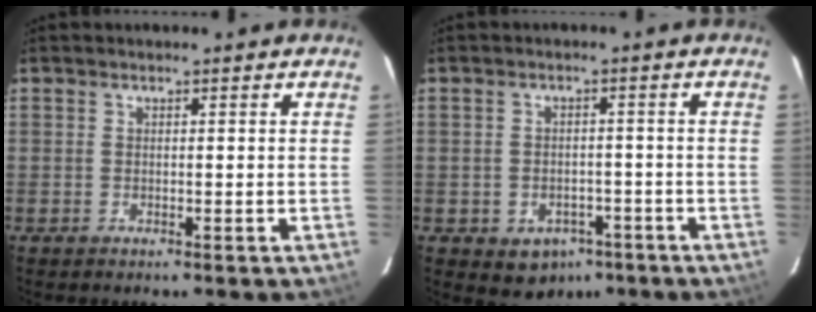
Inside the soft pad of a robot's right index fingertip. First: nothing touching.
{"total": 6.3, "force": [-3.5, 4.8, 2.0], "torque": [-0.042, 0.015, -0.026]}